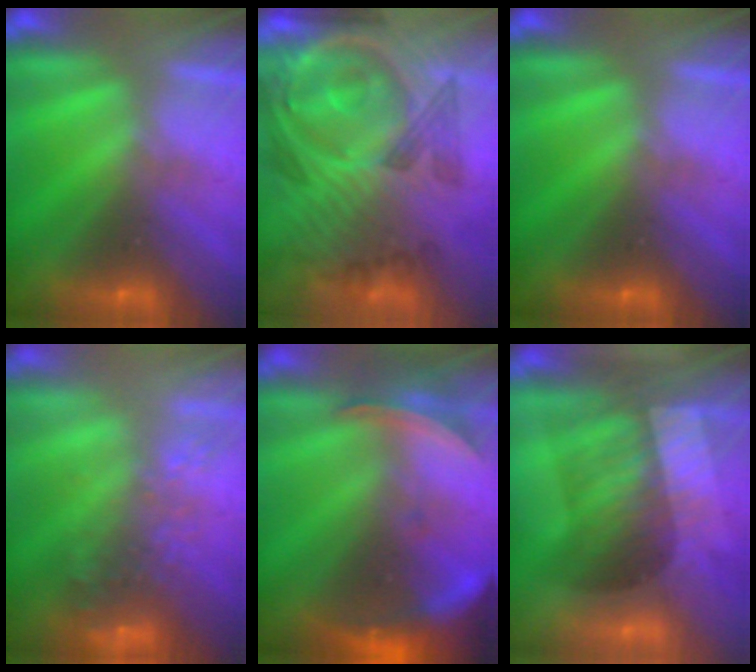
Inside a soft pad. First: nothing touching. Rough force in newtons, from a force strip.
{"total": 11.8}
{"total": 0.0}
{"total": 5.8}
{"total": 9.1}
{"total": 3.6}